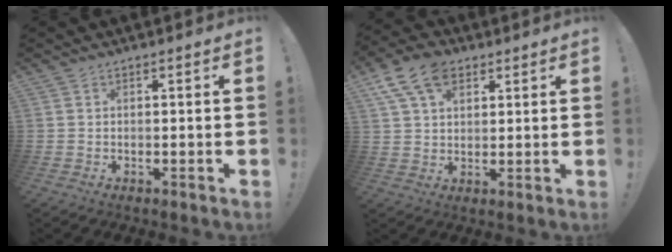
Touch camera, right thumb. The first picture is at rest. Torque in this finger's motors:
{"motor_torque": [0.11, 0.11, 0.28, -0.18, 0.05]}